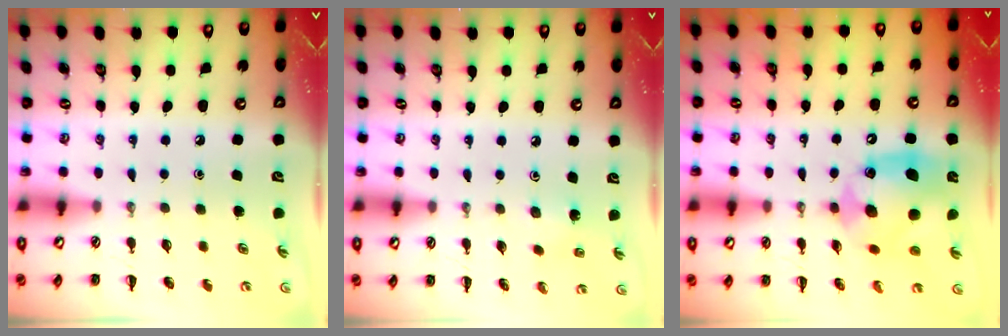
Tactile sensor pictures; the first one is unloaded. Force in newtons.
{"total": 1.1, "press": 1.0, "slide": 0.5}
{"total": 12.9, "press": 12.8, "slide": 2.1}